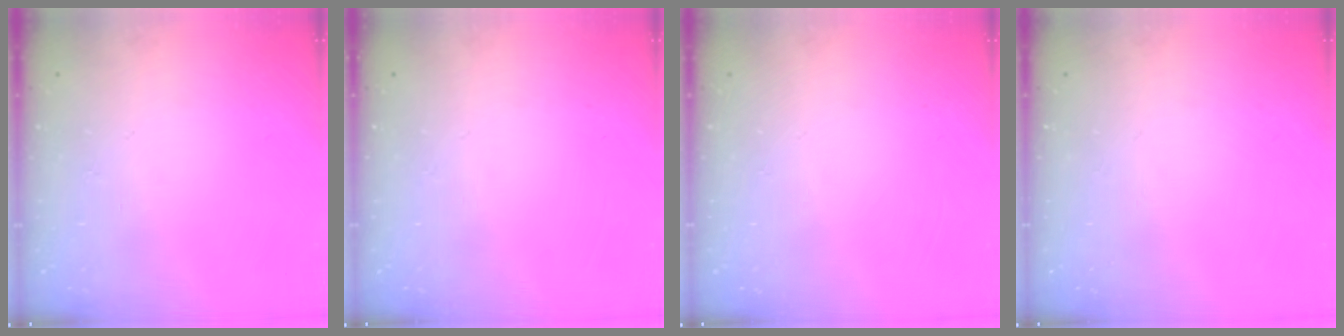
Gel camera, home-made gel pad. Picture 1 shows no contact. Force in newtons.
{"total": 0.0}
{"total": 0.0}
{"total": 0.0}